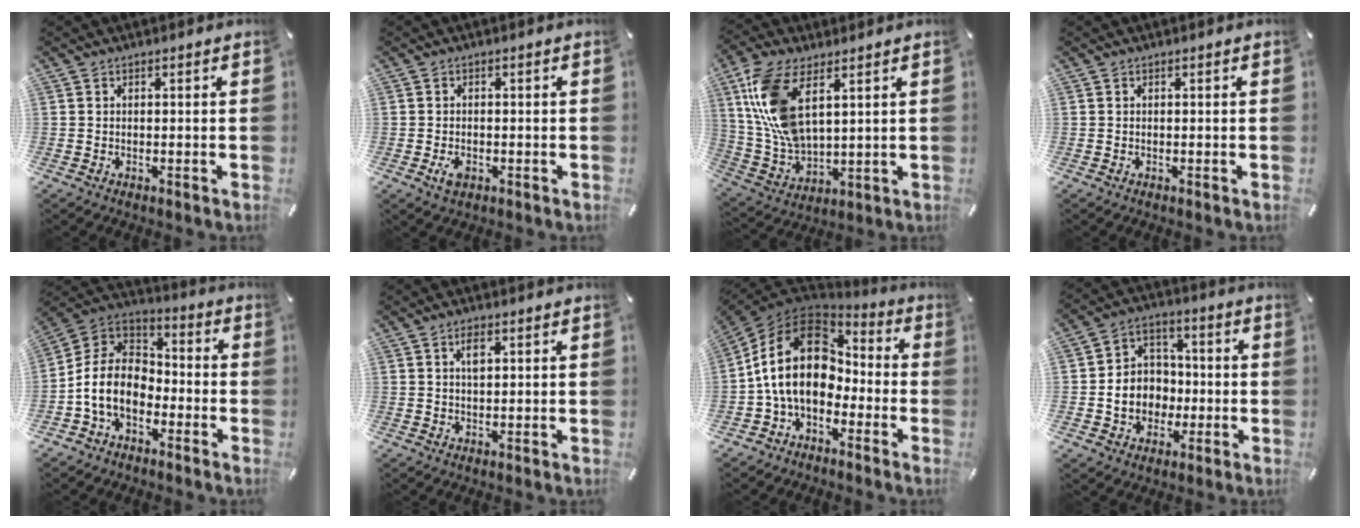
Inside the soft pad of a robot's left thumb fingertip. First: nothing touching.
{"total": 2.8, "force": [-1.0, 1.8, 1.8], "torque": [-0.047, 0.000, -0.021]}
{"total": 13.4, "force": [5.9, 7.2, 9.7], "torque": [-0.235, -0.018, 0.108]}
{"total": 0.0}
{"total": 11.5, "force": [-5.3, 8.0, 6.3], "torque": [-0.160, 0.018, -0.108]}
{"total": 2.8, "force": [1.1, 1.2, 2.3], "torque": [-0.041, 0.002, 0.017]}
{"total": 17.9, "force": [-0.8, 12.8, 12.5], "torque": [-0.267, 0.024, -0.019]}
{"total": 9.6, "force": [-2.1, 8.5, 4.0], "torque": [-0.086, 0.023, -0.036]}